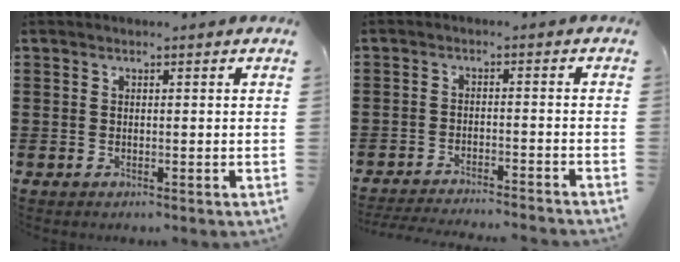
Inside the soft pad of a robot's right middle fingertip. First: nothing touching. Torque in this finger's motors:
{"motor_torque": [0.17, -0.03, 0.10, 0.03]}